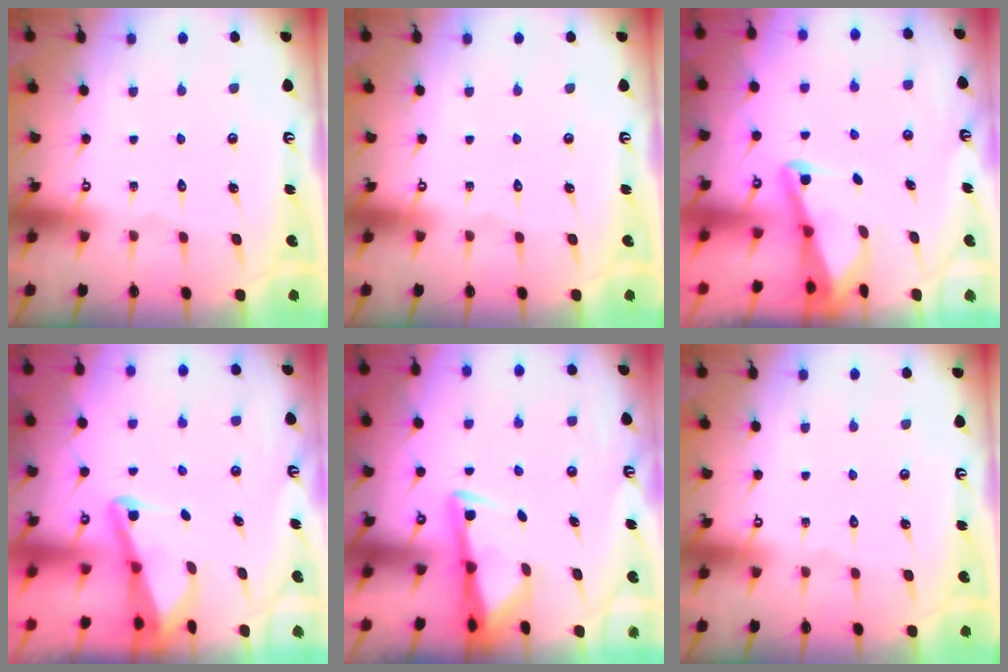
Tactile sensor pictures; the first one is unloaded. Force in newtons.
{"total": 0.0}
{"total": 2.1, "press": 2.1, "slide": 0.3}
{"total": 2.2, "press": 2.2, "slide": 0.3}
{"total": 3.0, "press": 2.9, "slide": 0.5}
{"total": 0.0}